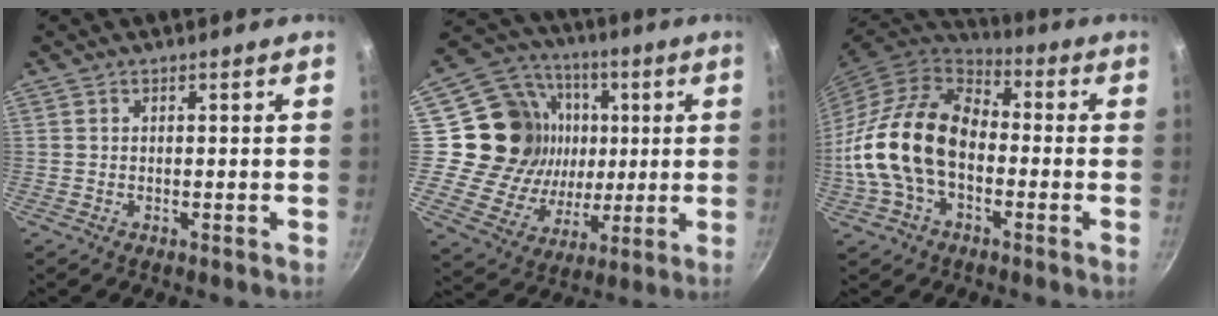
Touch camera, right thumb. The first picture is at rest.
{"total": 21.0, "force": [2.8, 18.0, 10.4], "torque": [-0.164, 0.014, 0.056]}
{"total": 19.8, "force": [-2.5, 13.0, 14.7], "torque": [-0.258, 0.037, -0.059]}